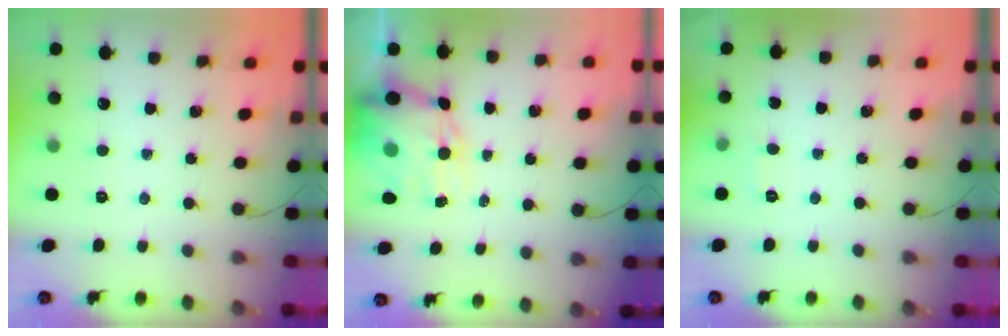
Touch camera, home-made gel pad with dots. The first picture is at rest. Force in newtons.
{"total": 12.5, "press": 12.1, "slide": 3.3}
{"total": 1.9, "press": 1.4, "slide": 1.3}